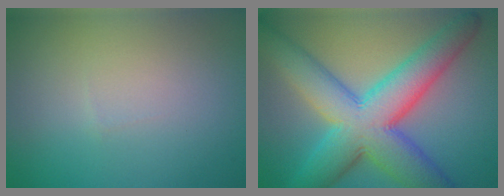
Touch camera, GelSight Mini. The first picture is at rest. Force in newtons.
{"total": 11.2, "press": 11.2, "slide": 0.2}